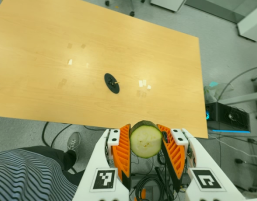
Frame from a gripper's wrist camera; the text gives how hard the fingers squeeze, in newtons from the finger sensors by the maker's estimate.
{"total": 9.6, "left": 8.6, "right": 10.6}